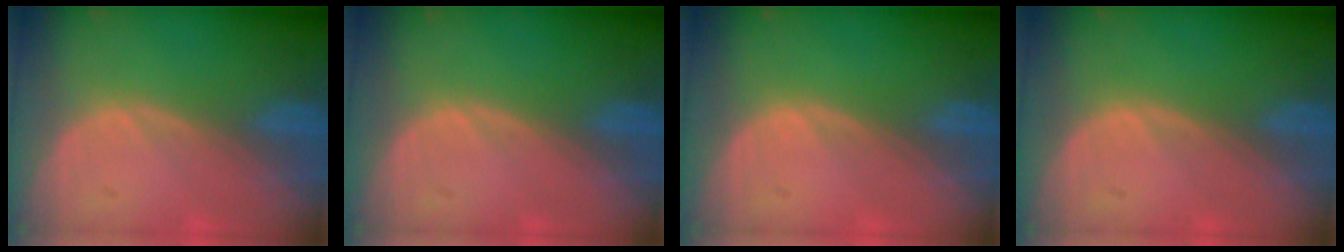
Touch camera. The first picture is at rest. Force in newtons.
{"total": 0.0}
{"total": 0.0}
{"total": 0.0}